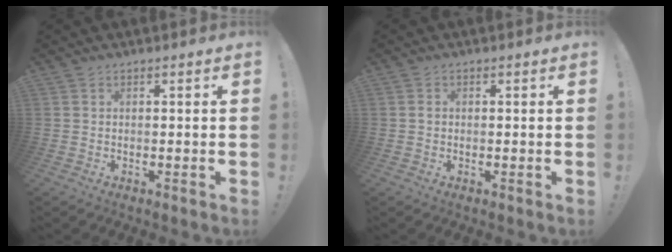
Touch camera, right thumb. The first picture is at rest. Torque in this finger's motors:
{"motor_torque": [-0.28, -0.24, -0.34, 0.28, -0.01]}